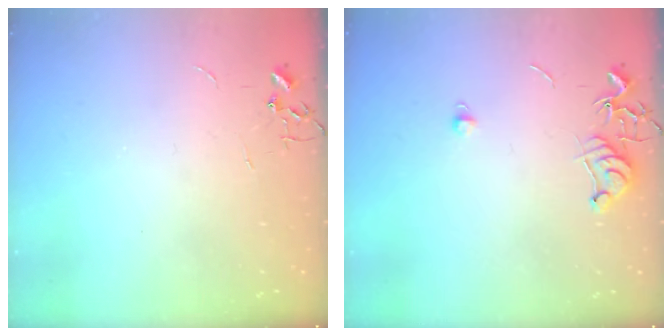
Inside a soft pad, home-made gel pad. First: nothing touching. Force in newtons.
{"total": 7.0, "press": 6.9, "slide": 0.7}